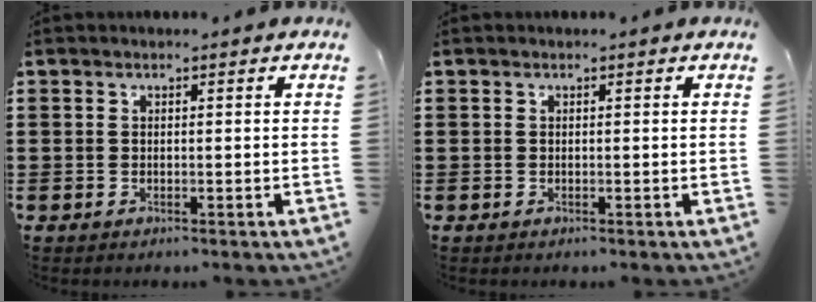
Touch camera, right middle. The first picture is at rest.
{"total": 0.0}